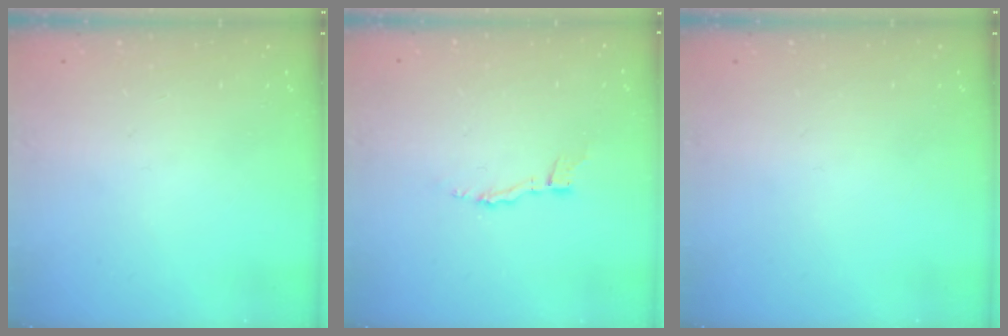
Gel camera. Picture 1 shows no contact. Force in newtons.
{"total": 3.6, "press": 3.6, "slide": 0.2}
{"total": 0.0}